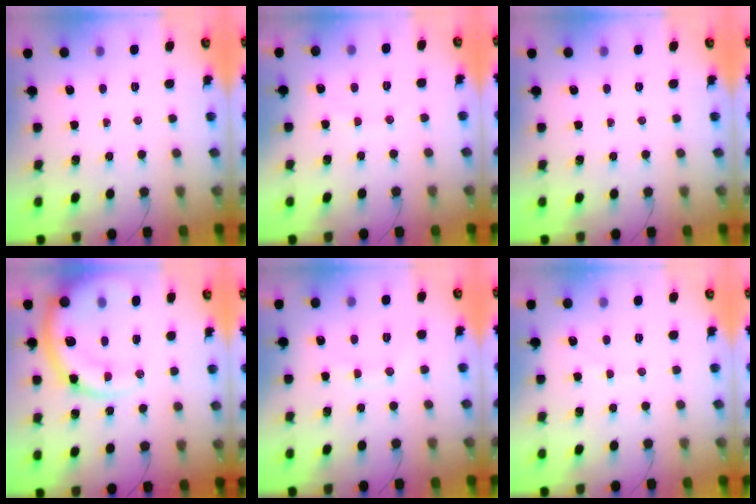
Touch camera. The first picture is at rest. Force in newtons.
{"total": 6.6, "press": 6.5, "slide": 1.3}
{"total": 0.0}
{"total": 16.3, "press": 15.6, "slide": 4.7}
{"total": 7.5, "press": 7.4, "slide": 1.1}
{"total": 2.8, "press": 2.7, "slide": 0.7}